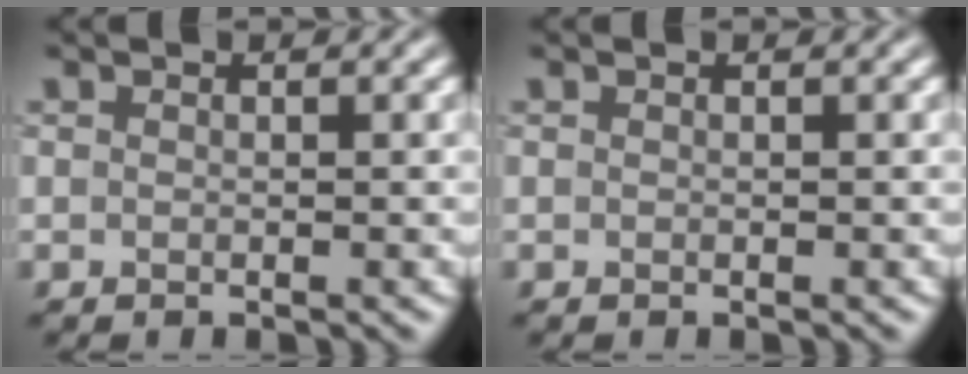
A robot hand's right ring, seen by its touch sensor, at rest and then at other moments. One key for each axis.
{"total": 0.0}